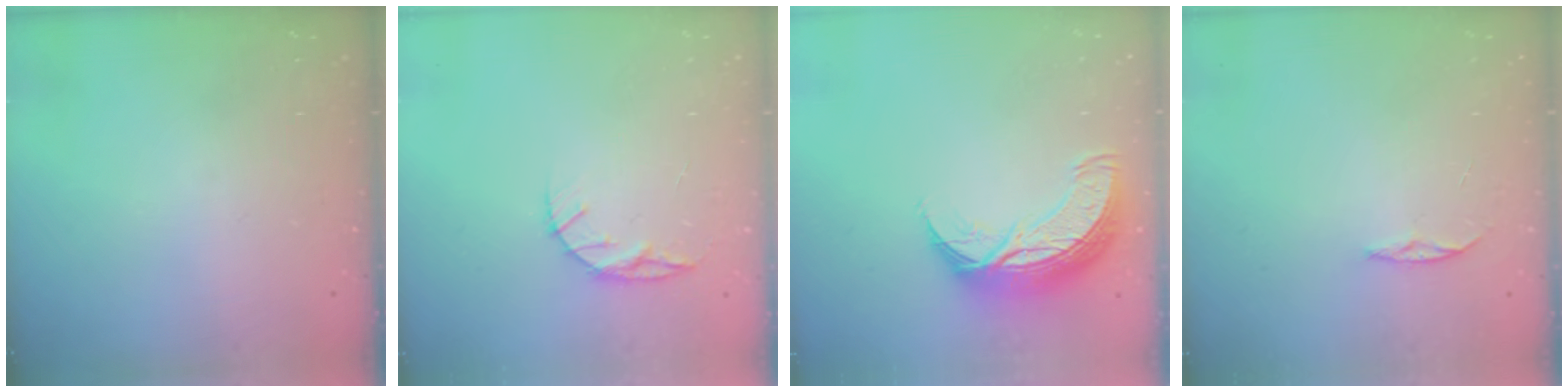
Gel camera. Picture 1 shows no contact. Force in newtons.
{"total": 5.8, "press": 5.8, "slide": 0.6}
{"total": 10.8, "press": 10.7, "slide": 1.0}
{"total": 3.3, "press": 3.3, "slide": 0.4}